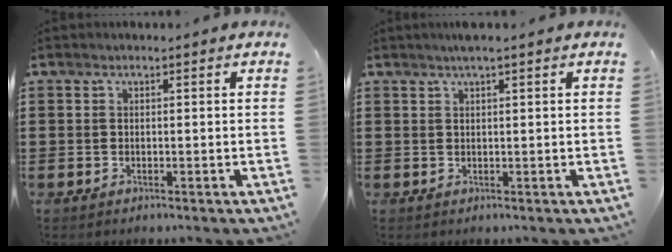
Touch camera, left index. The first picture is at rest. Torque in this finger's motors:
{"motor_torque": [0.54, -0.53, 0.00, 0.06]}